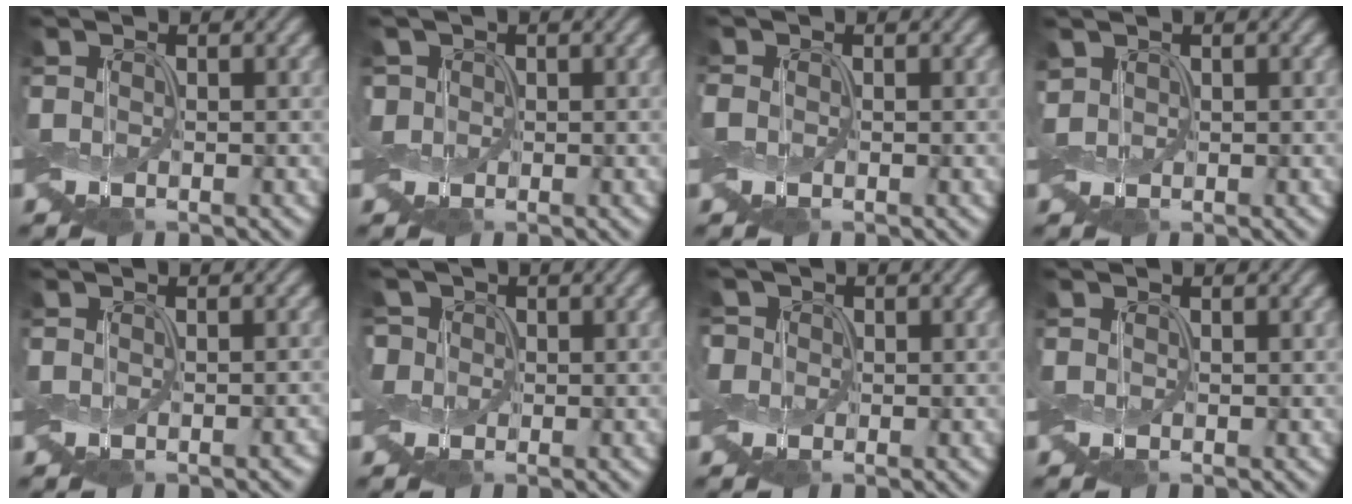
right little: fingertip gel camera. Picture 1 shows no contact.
{"total": 1.3, "force": [0.0, 1.2, 0.4], "torque": [-0.014, 0.005, -0.006]}
{"total": 0.0}
{"total": 0.9, "force": [0.4, 0.7, 0.6], "torque": [-0.018, 0.008, 0.008]}
{"total": 0.7, "force": [-0.3, 0.4, 0.5], "torque": [-0.007, -0.001, -0.004]}
{"total": 2.0, "force": [0.3, 1.8, 0.7], "torque": [-0.023, 0.013, -0.005]}
{"total": 1.4, "force": [0.2, 1.4, 0.2], "torque": [-0.008, 0.008, -0.006]}
{"total": 0.0}